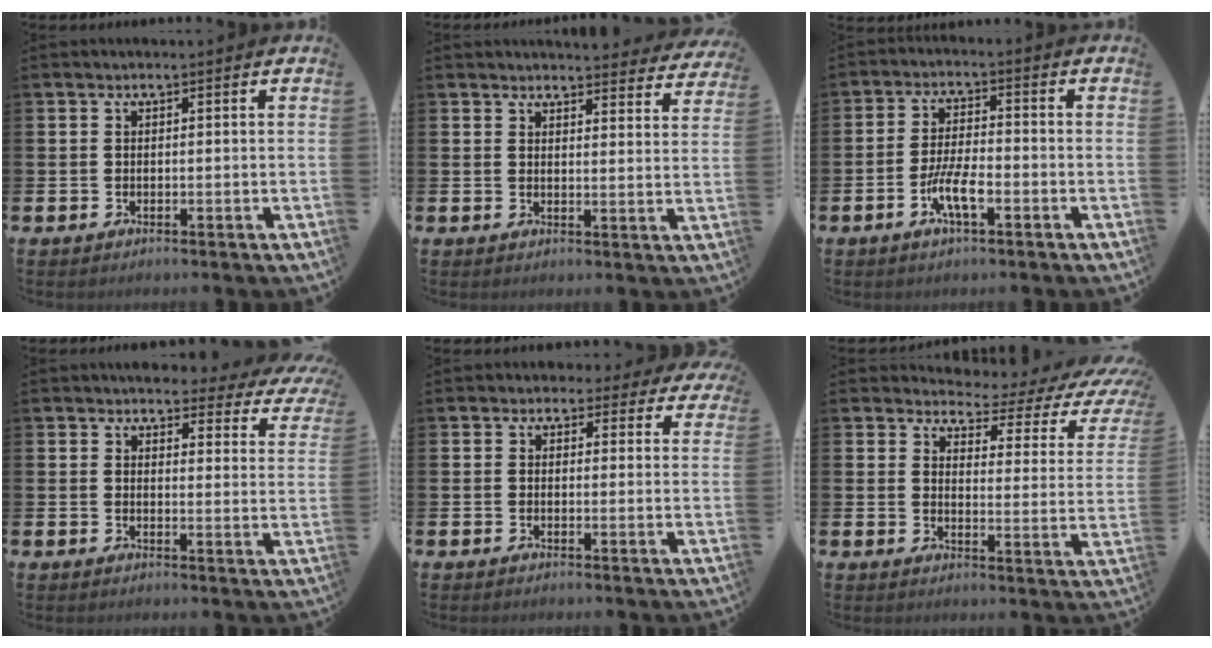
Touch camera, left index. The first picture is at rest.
{"total": 3.6, "force": [3.6, 0.3, 0.1], "torque": [0.007, -0.031, 0.061]}
{"total": 5.3, "force": [-2.1, 1.5, 4.7], "torque": [-0.100, -0.001, -0.042]}
{"total": 3.7, "force": [3.5, 1.3, 0.5], "torque": [-0.018, -0.027, 0.057]}
{"total": 2.0, "force": [1.5, 1.4, 0.1], "torque": [-0.003, -0.005, 0.020]}
{"total": 3.2, "force": [2.6, 1.5, 1.1], "torque": [-0.028, -0.035, 0.031]}